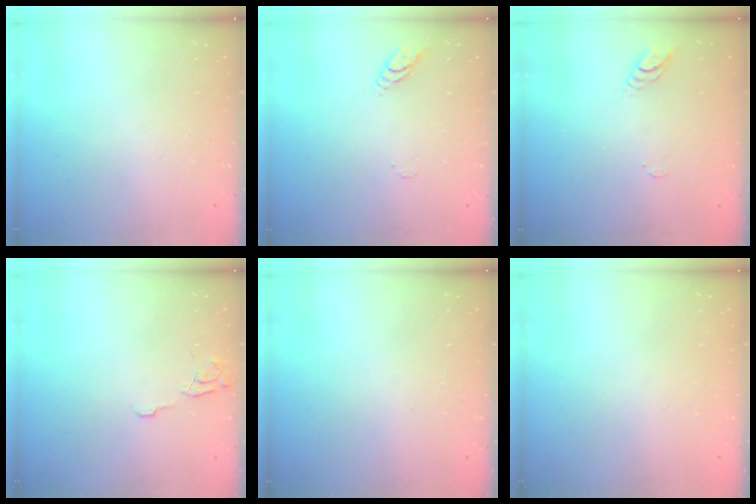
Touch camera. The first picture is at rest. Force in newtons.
{"total": 4.1, "press": 4.1, "slide": 0.4}
{"total": 3.8, "press": 3.7, "slide": 0.3}
{"total": 5.2, "press": 5.1, "slide": 0.5}
{"total": 1.8, "press": 1.8, "slide": 0.2}
{"total": 0.0}